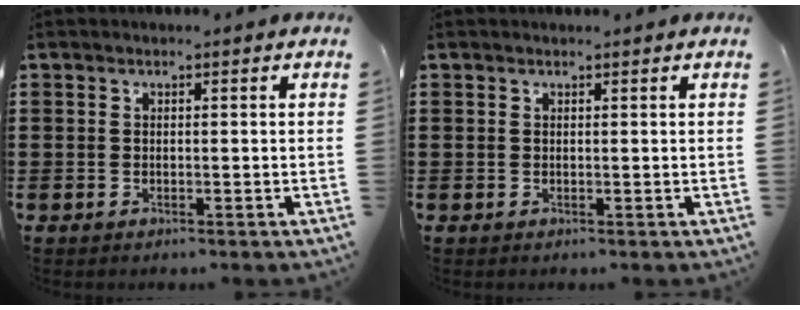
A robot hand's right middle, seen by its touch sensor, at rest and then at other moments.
{"total": 0.0}